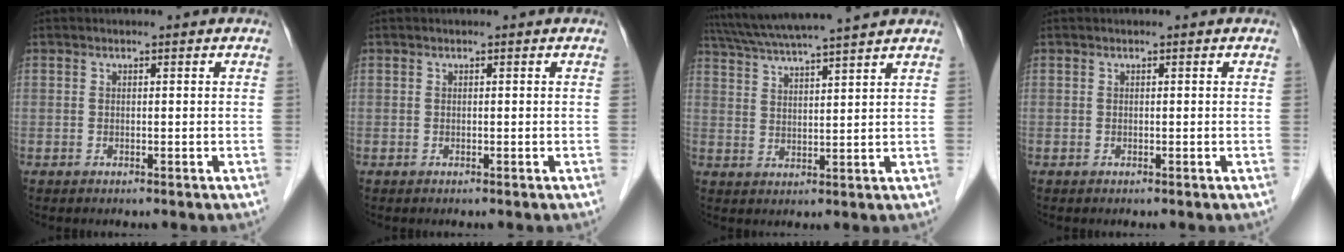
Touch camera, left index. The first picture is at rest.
{"total": 0.0}
{"total": 12.8, "force": [11.3, -0.9, 5.9], "torque": [-0.110, 0.027, 0.176]}
{"total": 0.0}